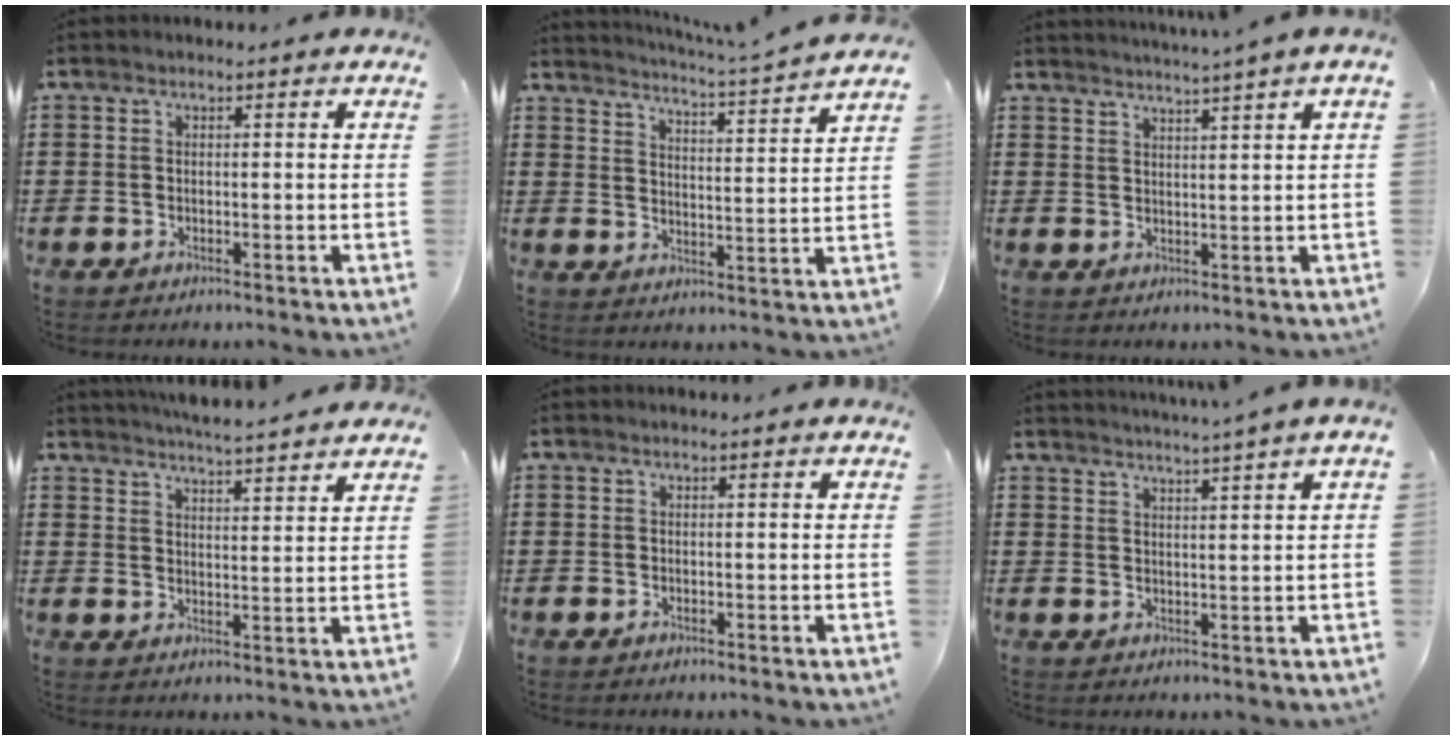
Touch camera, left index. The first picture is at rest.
{"total": 3.7, "force": [3.4, -1.0, 1.0], "torque": [-0.028, -0.039, 0.050]}
{"total": 2.4, "force": [2.1, -1.0, 0.3], "torque": [-0.011, -0.011, 0.038]}
{"total": 4.6, "force": [4.5, -0.4, 0.7], "torque": [-0.031, -0.025, 0.081]}
{"total": 0.0}
{"total": 2.5, "force": [2.3, -1.0, 0.4], "torque": [-0.013, -0.013, 0.040]}